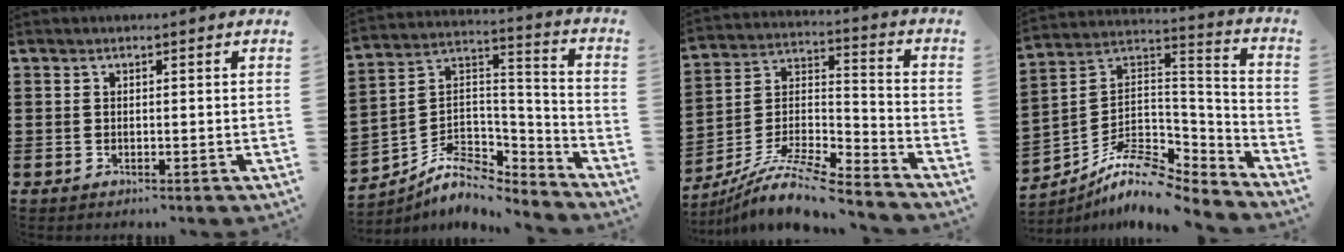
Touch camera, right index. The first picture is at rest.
{"total": 8.0, "force": [-5.8, 4.5, 3.1], "torque": [-0.073, 0.005, -0.110]}
{"total": 10.9, "force": [-9.5, 1.4, 5.2], "torque": [-0.104, 0.013, -0.190]}
{"total": 9.6, "force": [-7.8, 3.5, 4.4], "torque": [-0.090, 0.002, -0.152]}